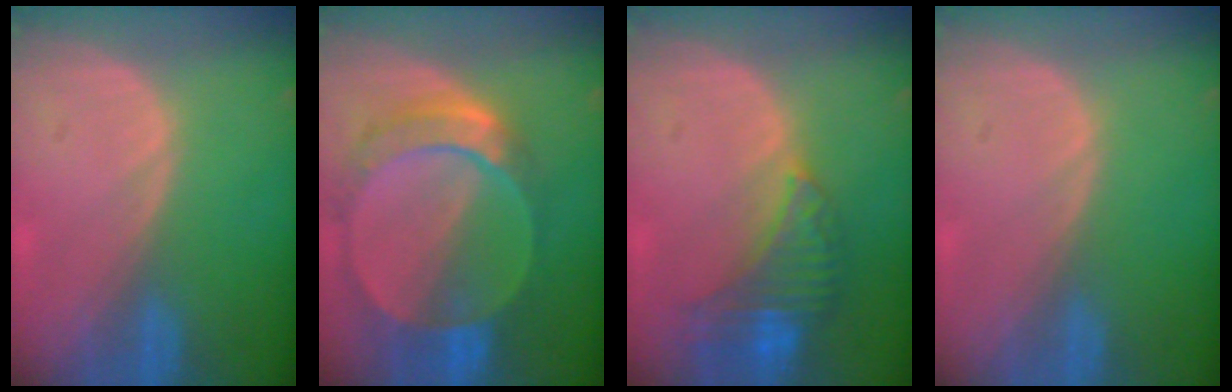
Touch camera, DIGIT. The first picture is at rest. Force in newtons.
{"total": 9.7, "press": 8.3, "slide": 5.0}
{"total": 8.3, "press": 7.2, "slide": 4.0}
{"total": 0.0}